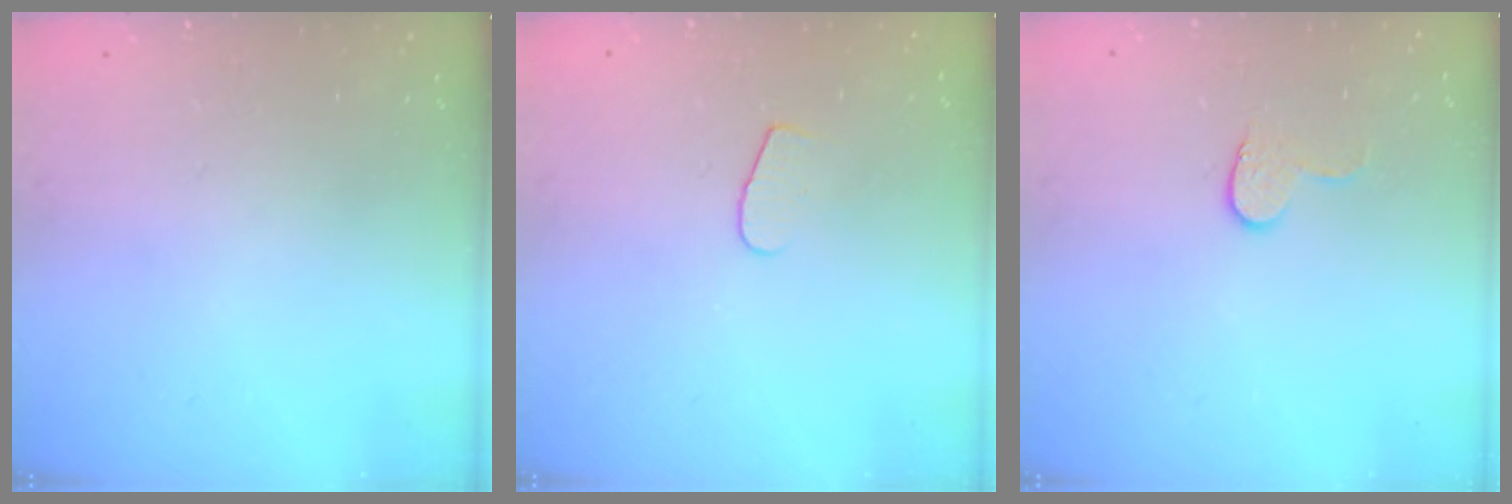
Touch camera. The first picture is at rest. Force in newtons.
{"total": 4.6, "press": 4.5, "slide": 0.4}
{"total": 5.6, "press": 5.6, "slide": 0.5}